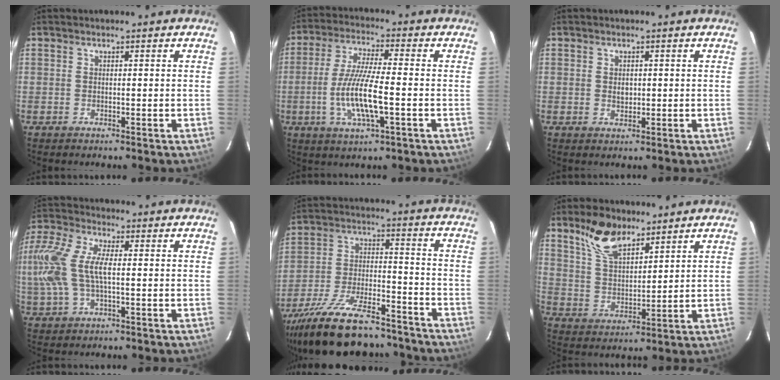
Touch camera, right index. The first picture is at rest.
{"total": 11.8, "force": [-2.9, 2.1, 11.3], "torque": [-0.227, -0.007, -0.057]}
{"total": 1.9, "force": [0.1, 1.6, 1.1], "torque": [-0.016, 0.002, 0.002]}
{"total": 15.1, "force": [0.1, 7.1, 13.3], "torque": [-0.285, 0.012, -0.002]}
{"total": 23.3, "force": [-19.2, 7.4, 10.9], "torque": [-0.214, -0.022, -0.293]}
{"total": 9.8, "force": [7.0, 4.3, 5.3], "torque": [-0.099, 0.012, 0.140]}